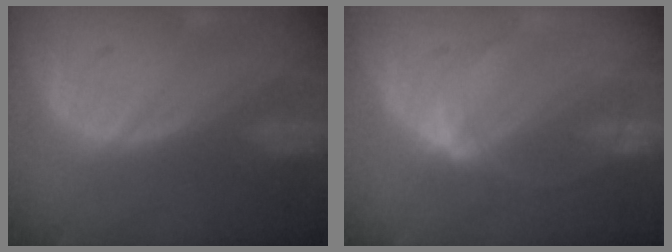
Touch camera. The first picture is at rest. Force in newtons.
{"total": 4.5, "press": 4.1, "slide": 1.8}